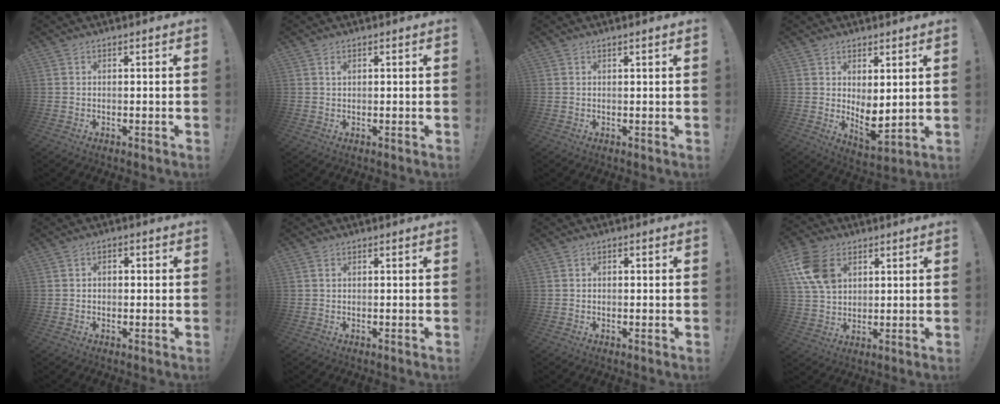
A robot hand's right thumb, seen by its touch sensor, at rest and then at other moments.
{"total": 0.8, "force": [0.4, 0.4, 0.5], "torque": [-0.004, -0.002, 0.007]}
{"total": 0.9, "force": [0.6, -0.3, 0.6], "torque": [-0.004, -0.004, 0.009]}
{"total": 5.8, "force": [2.2, 2.6, 4.7], "torque": [-0.049, -0.038, 0.049]}
{"total": 1.8, "force": [-0.8, 1.4, 0.8], "torque": [-0.004, 0.005, -0.018]}
{"total": 0.8, "force": [0.4, 0.6, 0.4], "torque": [-0.001, 0.000, 0.005]}
{"total": 0.8, "force": [-0.4, 0.6, 0.1], "torque": [0.006, 0.001, -0.010]}
{"total": 13.9, "force": [5.4, 9.8, 8.2], "torque": [-0.152, -0.013, 0.108]}